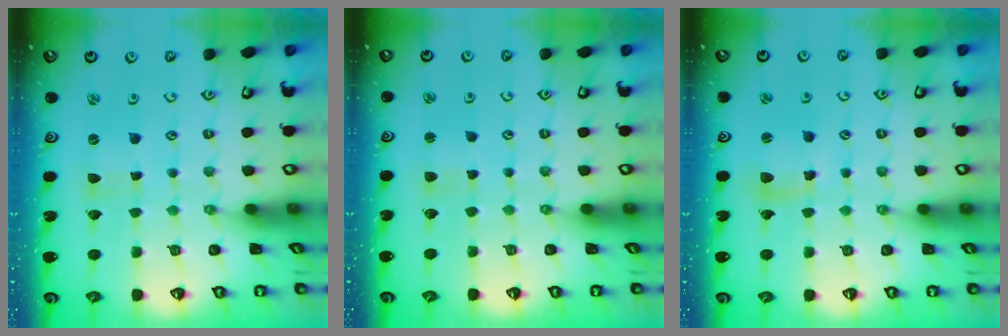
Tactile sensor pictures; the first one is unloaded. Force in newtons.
{"total": 2.7, "press": 2.7, "slide": 0.3}
{"total": 5.9, "press": 5.8, "slide": 0.6}